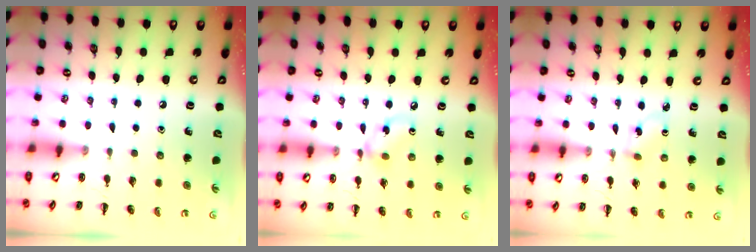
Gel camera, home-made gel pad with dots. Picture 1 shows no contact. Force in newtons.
{"total": 5.4, "press": 5.3, "slide": 1.2}
{"total": 1.6, "press": 1.4, "slide": 0.7}